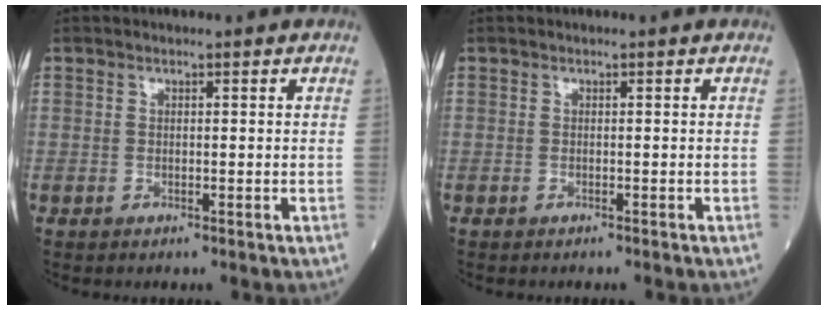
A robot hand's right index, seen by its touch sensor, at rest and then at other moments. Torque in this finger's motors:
{"motor_torque": [-0.13, 0.03, -0.07, -0.01]}